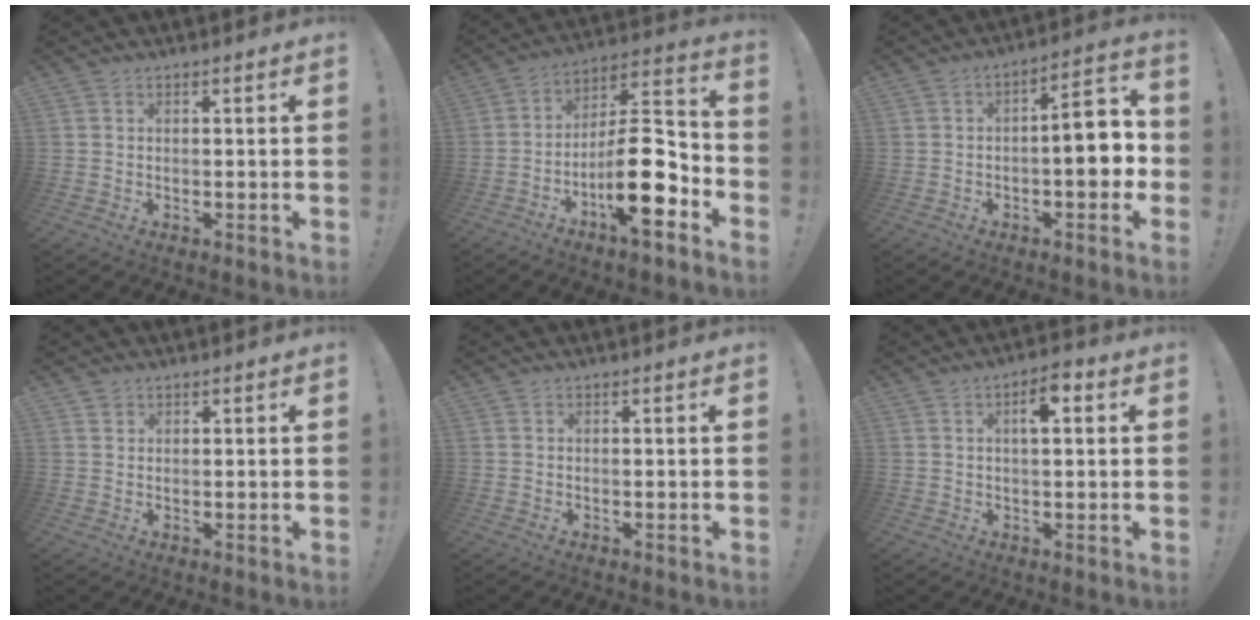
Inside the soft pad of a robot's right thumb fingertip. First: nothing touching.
{"total": 18.3, "force": [-7.3, 5.7, 15.8], "torque": [-0.269, 0.039, -0.115]}
{"total": 11.0, "force": [-1.8, 4.3, 10.0], "torque": [-0.130, 0.009, -0.034]}
{"total": 1.2, "force": [0.9, 0.7, 0.1], "torque": [0.004, -0.003, 0.017]}
{"total": 0.0}
{"total": 5.3, "force": [1.6, 2.0, 4.7], "torque": [-0.061, 0.000, 0.019]}